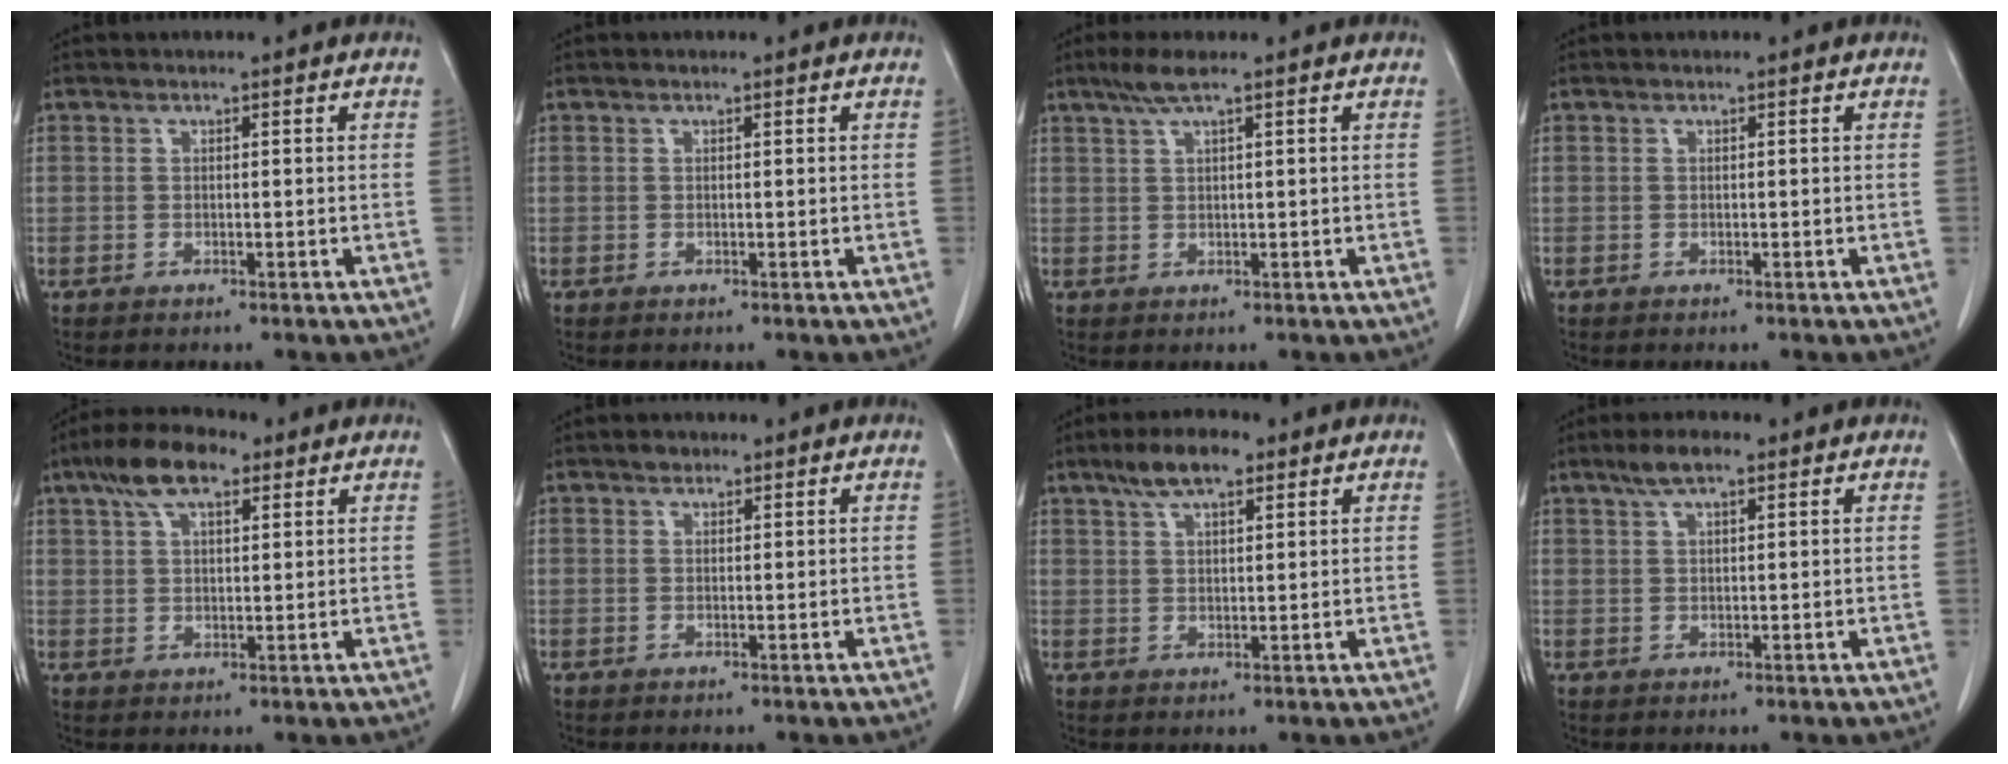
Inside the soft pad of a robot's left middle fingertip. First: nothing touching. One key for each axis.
{"total": 0.0}
{"total": 3.1, "fx": 2.0, "fy": -0.1, "fz": 2.3, "tx": -0.059, "ty": 0.008, "tz": 0.044}
{"total": 0.0}
{"total": 8.2, "fx": 4.9, "fy": 3.0, "fz": 5.8, "tx": -0.114, "ty": 0.024, "tz": 0.086}
{"total": 1.1, "fx": 0.8, "fy": 0.7, "fz": 0.3, "tx": -0.007, "ty": 0.002, "tz": 0.012}
{"total": 6.2, "fx": 4.1, "fy": 1.8, "fz": 4.3, "tx": -0.085, "ty": 0.014, "tz": 0.072}
{"total": 3.7, "fx": 2.4, "fy": 0.9, "fz": 2.6, "tx": -0.055, "ty": 0.011, "tz": 0.046}